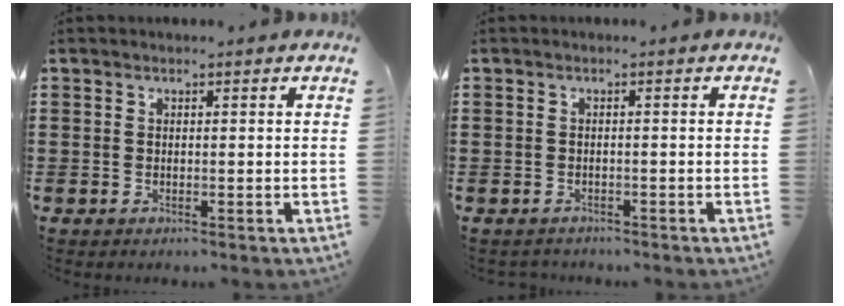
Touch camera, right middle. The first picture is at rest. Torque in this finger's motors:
{"motor_torque": [-0.28, 0.13, 0.00, -0.03]}